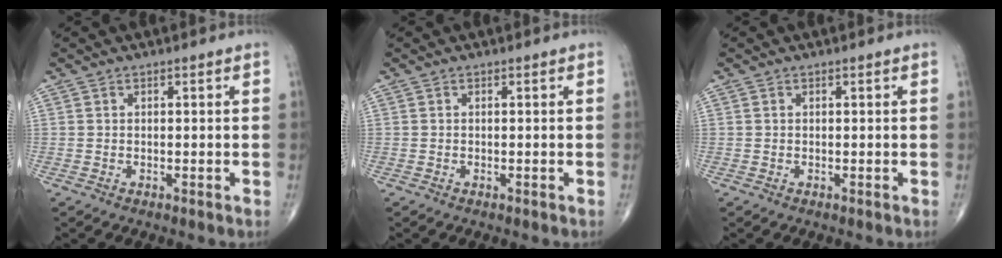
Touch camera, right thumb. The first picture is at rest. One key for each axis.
{"total": 0.0}
{"total": 0.0}